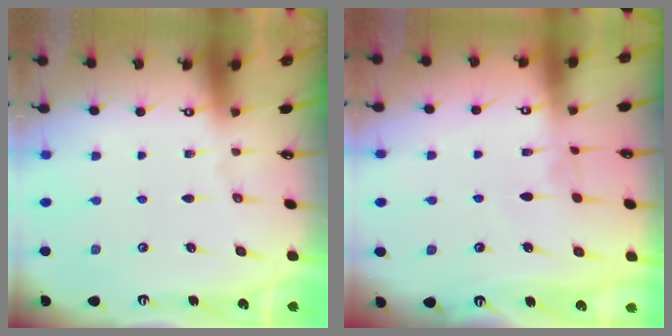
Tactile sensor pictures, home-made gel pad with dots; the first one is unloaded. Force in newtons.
{"total": 2.9, "press": 2.9, "slide": 0.3}